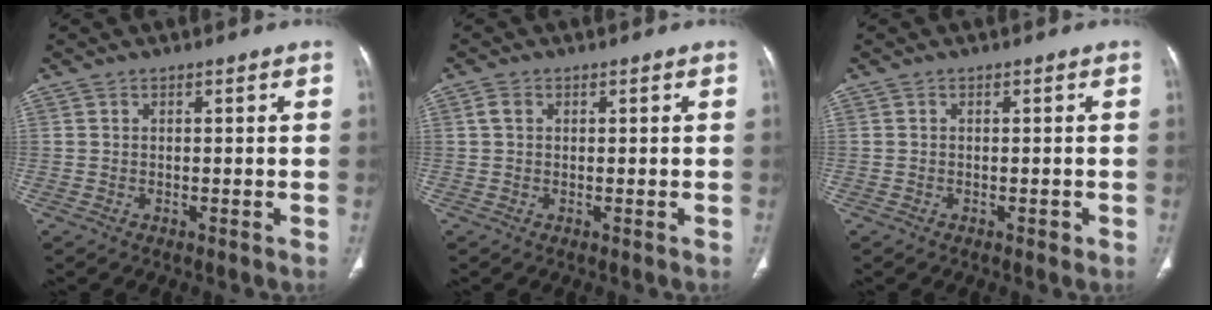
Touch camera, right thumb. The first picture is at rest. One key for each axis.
{"total": 1.6, "fx": 0.4, "fy": 1.2, "fz": 0.9, "tx": -0.020, "ty": 0.004, "tz": 0.008}
{"total": 0.7, "fx": -0.3, "fy": 0.4, "fz": 0.4, "tx": -0.003, "ty": 0.000, "tz": -0.005}